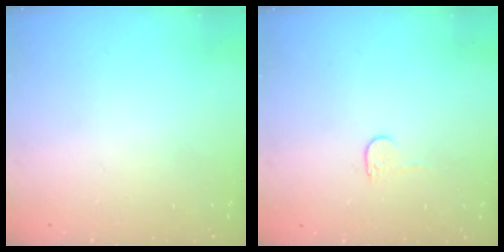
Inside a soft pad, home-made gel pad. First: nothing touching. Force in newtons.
{"total": 4.0, "press": 4.0, "slide": 0.3}